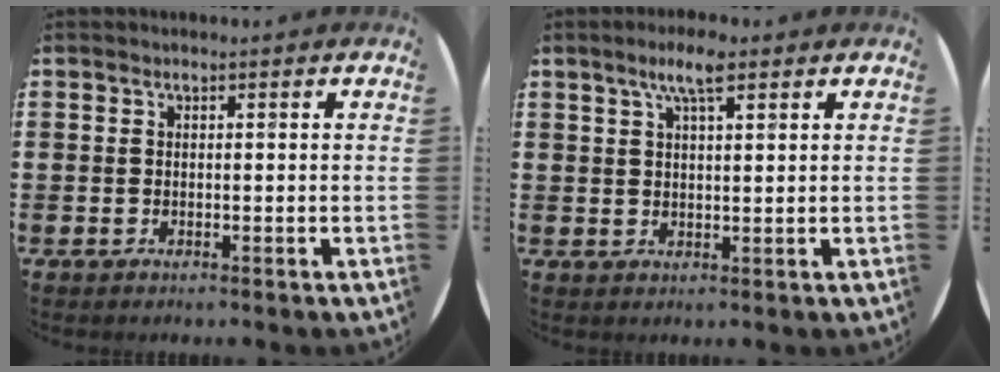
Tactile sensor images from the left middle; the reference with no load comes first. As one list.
[{"total": 4.7, "force": [3.1, 1.1, 3.5], "torque": [-0.066, 0.004, 0.050]}]